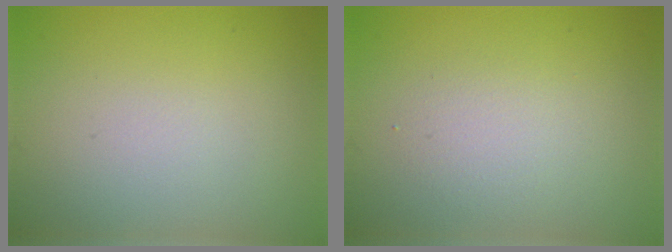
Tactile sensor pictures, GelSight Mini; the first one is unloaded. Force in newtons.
{"total": 2.0, "press": 2.0, "slide": 0.1}